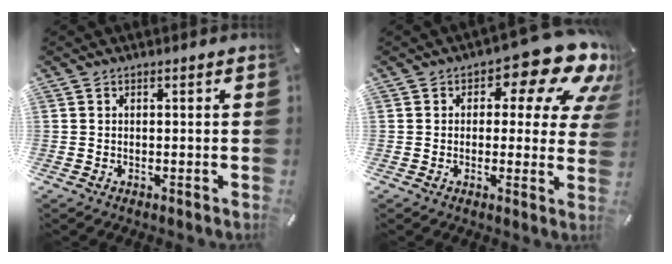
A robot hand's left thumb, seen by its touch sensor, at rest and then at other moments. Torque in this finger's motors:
{"motor_torque": [0.80, 0.19, 0.68, 0.14, 0.23]}